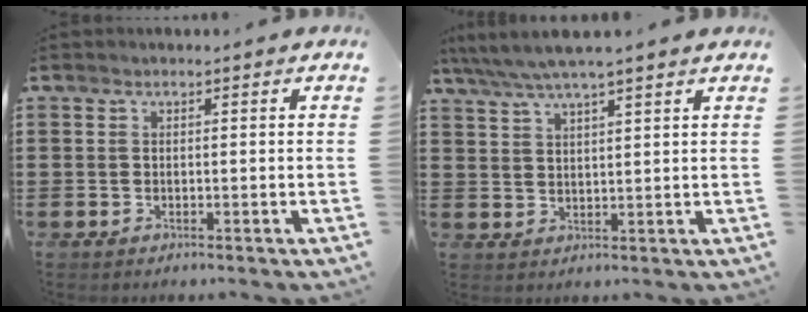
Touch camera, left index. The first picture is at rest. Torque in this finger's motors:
{"motor_torque": [2.14, 0.00, 0.53, 0.02]}